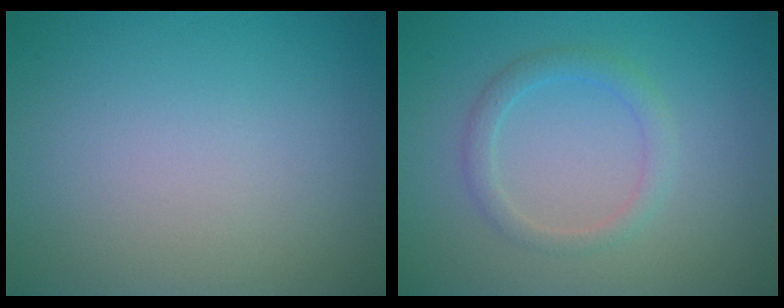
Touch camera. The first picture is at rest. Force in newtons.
{"total": 2.0, "press": 1.9, "slide": 0.1}